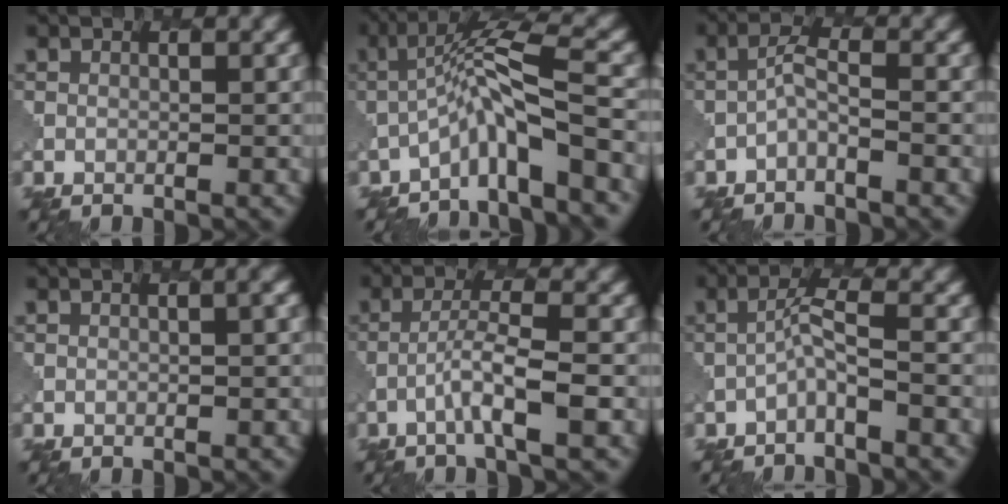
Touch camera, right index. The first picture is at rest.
{"total": 6.0, "force": [-2.8, 0.9, 5.2], "torque": [-0.083, 0.020, -0.052]}
{"total": 1.4, "force": [-0.9, 0.3, 1.1], "torque": [-0.025, 0.008, -0.019]}
{"total": 1.5, "force": [0.1, 0.6, 1.4], "torque": [-0.009, 0.001, 0.001]}
{"total": 3.9, "force": [-1.4, 0.3, 3.7], "torque": [-0.065, 0.013, -0.031]}
{"total": 2.1, "force": [-1.1, 0.2, 1.7], "torque": [-0.035, 0.013, -0.024]}